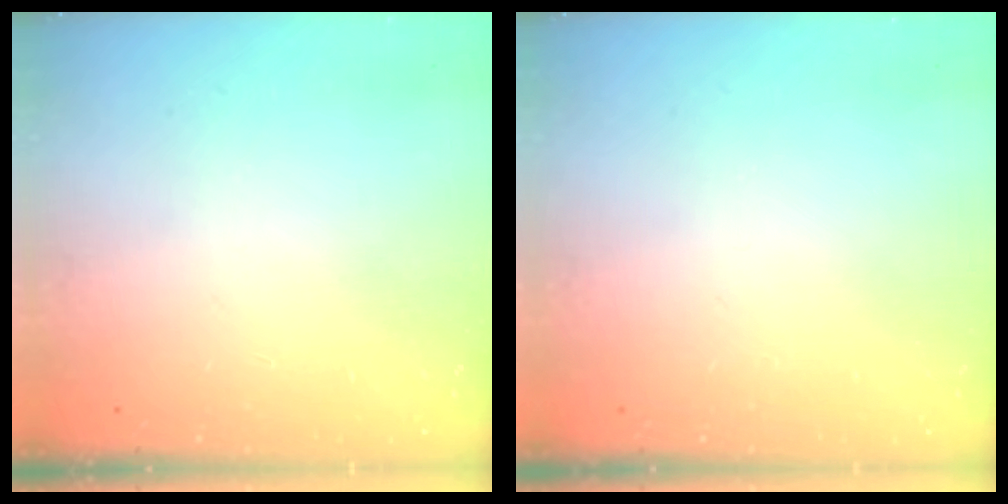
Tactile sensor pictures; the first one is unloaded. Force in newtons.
{"total": 0.0}